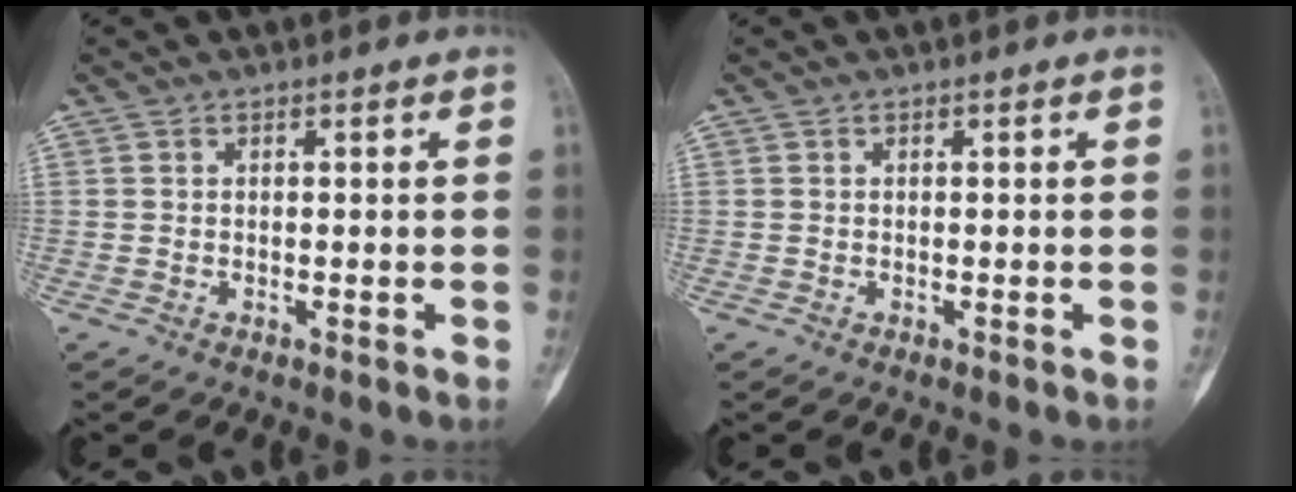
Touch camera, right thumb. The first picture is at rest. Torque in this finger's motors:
{"motor_torque": [0.01, 0.00, 0.00, 0.00, 0.00]}